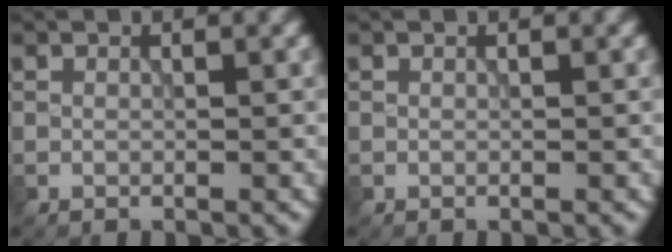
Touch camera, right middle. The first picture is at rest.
{"total": 0.0}